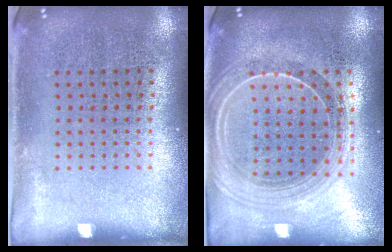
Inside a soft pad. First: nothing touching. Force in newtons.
{"total": 2.2, "press": 1.9, "slide": 1.0}